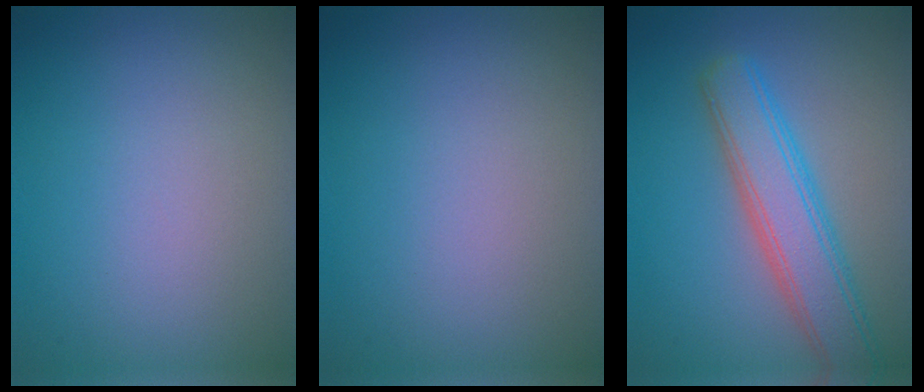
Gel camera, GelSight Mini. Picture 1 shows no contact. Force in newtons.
{"total": 0.0}
{"total": 5.5, "press": 5.5, "slide": 0.2}